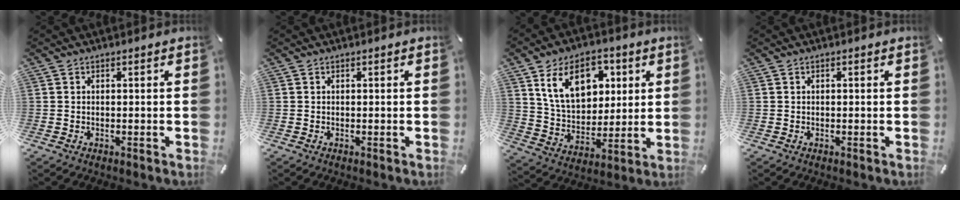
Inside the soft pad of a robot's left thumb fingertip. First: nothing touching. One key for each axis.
{"total": 0.0}
{"total": 14.6, "fx": 6.6, "fy": 10.0, "fz": 8.4, "tx": -0.153, "ty": -0.004, "tz": 0.124}
{"total": 0.0}